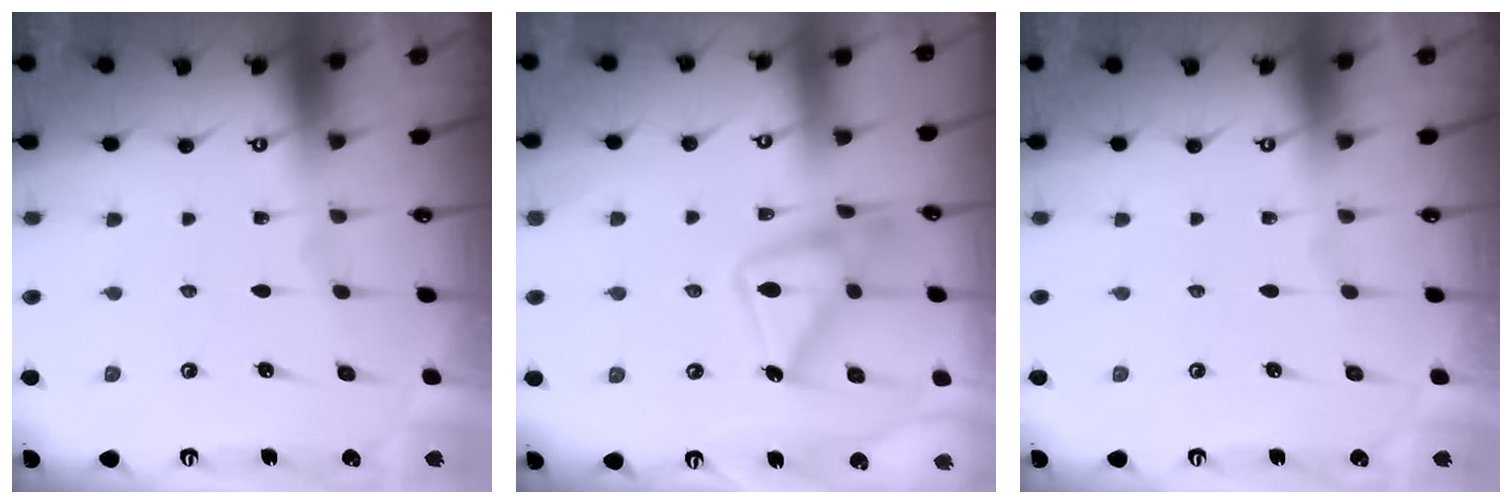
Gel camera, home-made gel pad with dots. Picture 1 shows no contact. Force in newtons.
{"total": 15.7, "press": 15.6, "slide": 1.0}
{"total": 0.0}